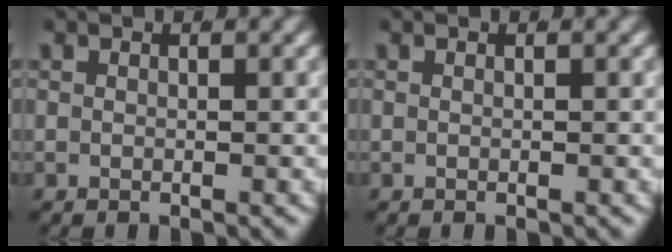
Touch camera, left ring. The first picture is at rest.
{"total": 0.0}